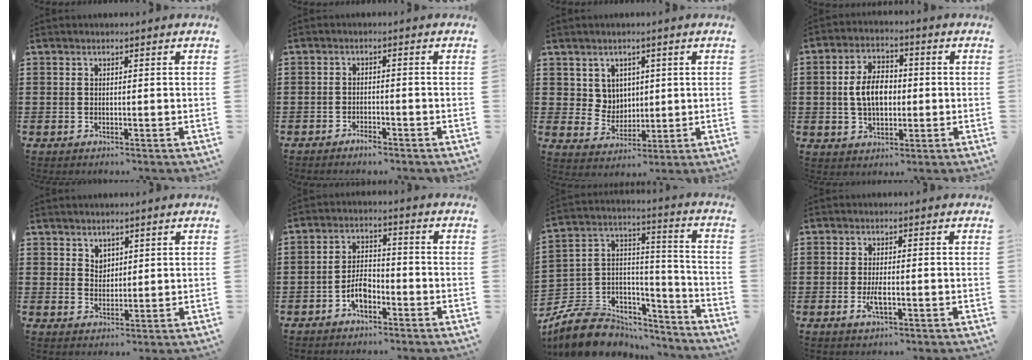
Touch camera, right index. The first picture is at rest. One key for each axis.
{"total": 1.7, "fx": -1.5, "fy": 0.4, "fz": 0.6, "tx": -0.015, "ty": -0.001, "tz": -0.029}
{"total": 4.5, "fx": 2.3, "fy": 3.8, "fz": 0.7, "tx": -0.034, "ty": 0.008, "tz": 0.044}
{"total": 7.1, "fx": -0.2, "fy": 4.4, "fz": 5.5, "tx": -0.115, "ty": 0.008, "tz": -0.010}
{"total": 2.4, "fx": 1.8, "fy": 1.6, "fz": 0.3, "tx": -0.011, "ty": 0.007, "tz": 0.035}
{"total": 4.5, "fx": -2.4, "fy": 2.2, "fz": 3.1, "tx": -0.067, "ty": 0.000, "tz": -0.048}
{"total": 9.1, "fx": -6.6, "fy": 5.8, "fz": 2.2, "tx": -0.074, "ty": 0.008, "tz": -0.125}
{"total": 3.0, "fx": -0.9, "fy": 0.8, "fz": 2.8, "tx": -0.056, "ty": -0.005, "tz": -0.017}